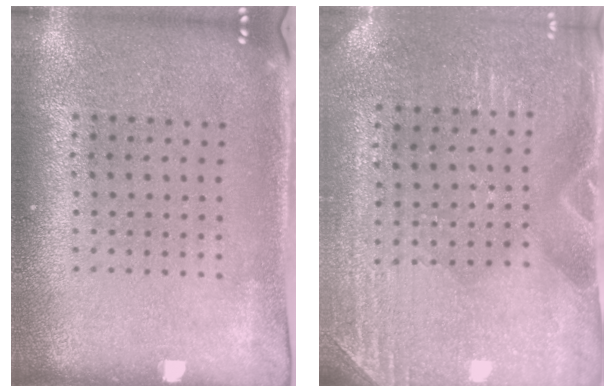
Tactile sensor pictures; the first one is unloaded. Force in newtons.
{"total": 3.0, "press": 2.9, "slide": 0.7}